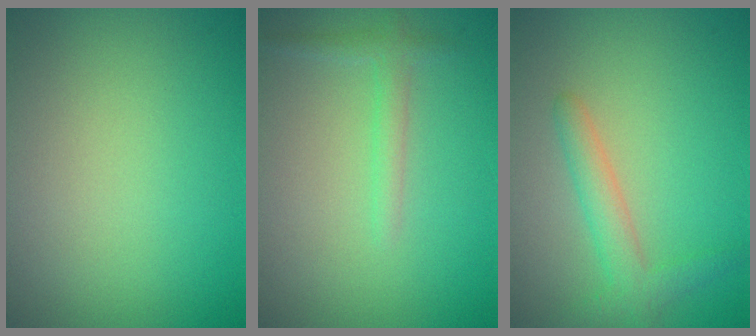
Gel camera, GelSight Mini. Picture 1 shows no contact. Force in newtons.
{"total": 1.5, "press": 1.5, "slide": 0.2}
{"total": 2.1, "press": 2.1, "slide": 0.2}